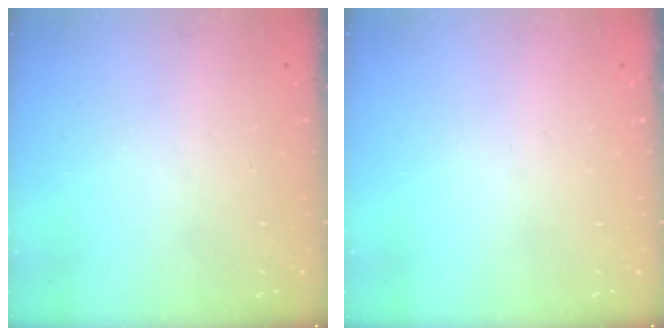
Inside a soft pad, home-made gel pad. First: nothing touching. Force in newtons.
{"total": 0.0}